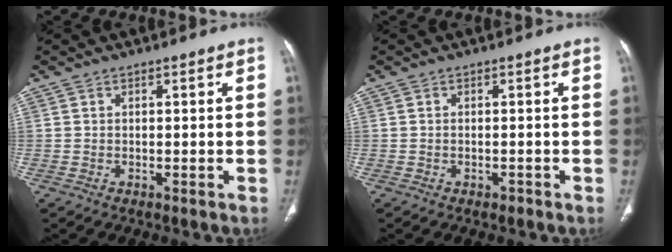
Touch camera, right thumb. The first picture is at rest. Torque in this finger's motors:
{"motor_torque": [-0.29, 0.05, -0.32, 0.09, 0.05]}